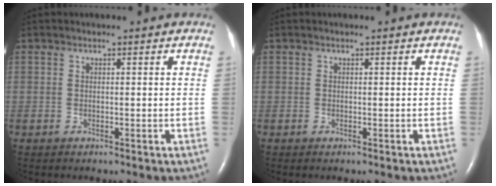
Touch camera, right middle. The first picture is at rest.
{"total": 0.0}